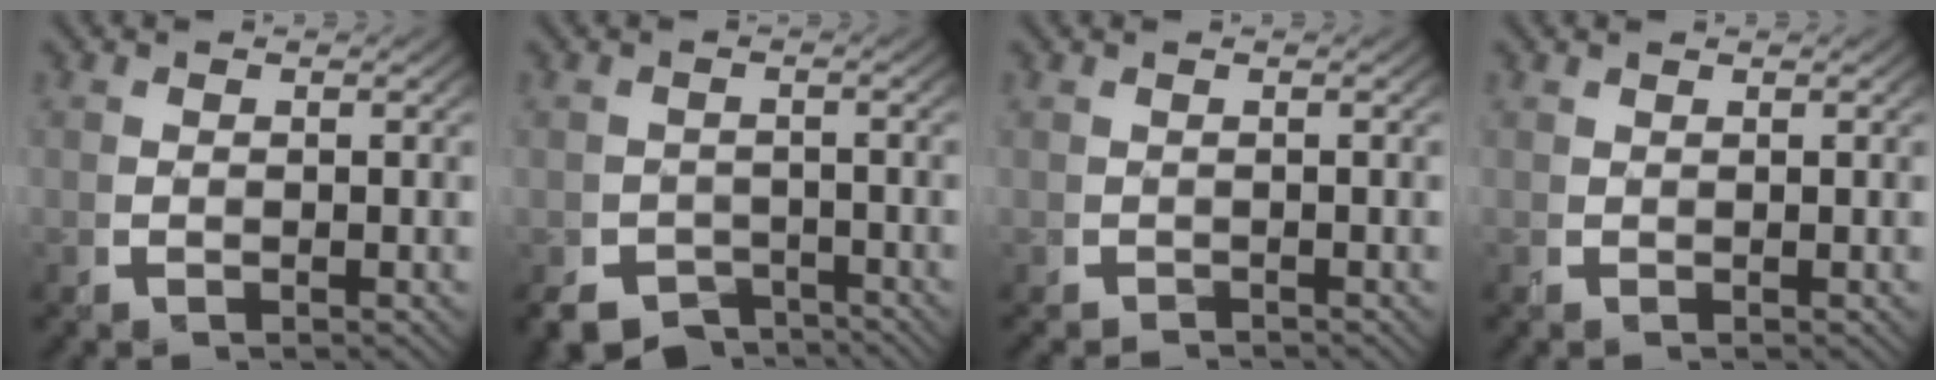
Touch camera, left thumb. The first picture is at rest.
{"total": 5.8, "force": [-4.8, 3.0, 1.0], "torque": [0.007, -0.032, -0.072]}
{"total": 1.5, "force": [-1.4, 0.2, -0.5], "torque": [0.018, -0.007, -0.019]}
{"total": 0.0}